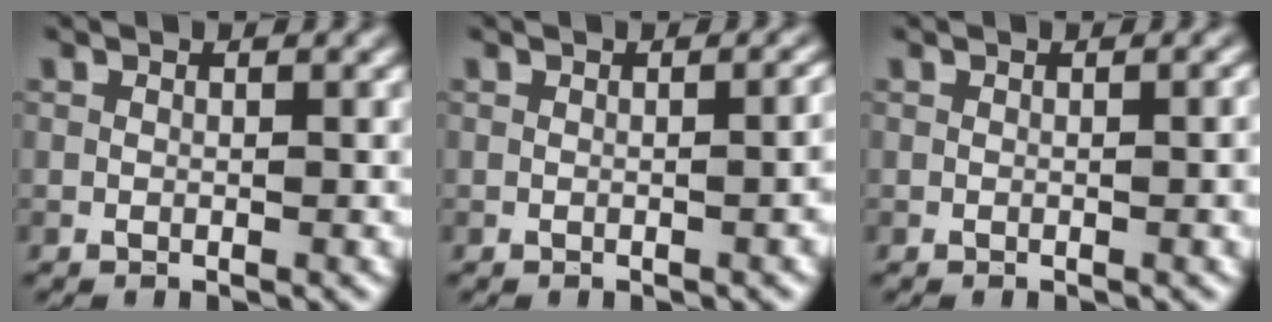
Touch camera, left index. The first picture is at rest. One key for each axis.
{"total": 1.9, "fx": -0.3, "fy": 0.7, "fz": 1.8, "tx": -0.014, "ty": 0.003, "tz": -0.001}
{"total": 1.2, "fx": -0.1, "fy": 0.2, "fz": 1.2, "tx": -0.016, "ty": 0.000, "tz": -0.001}